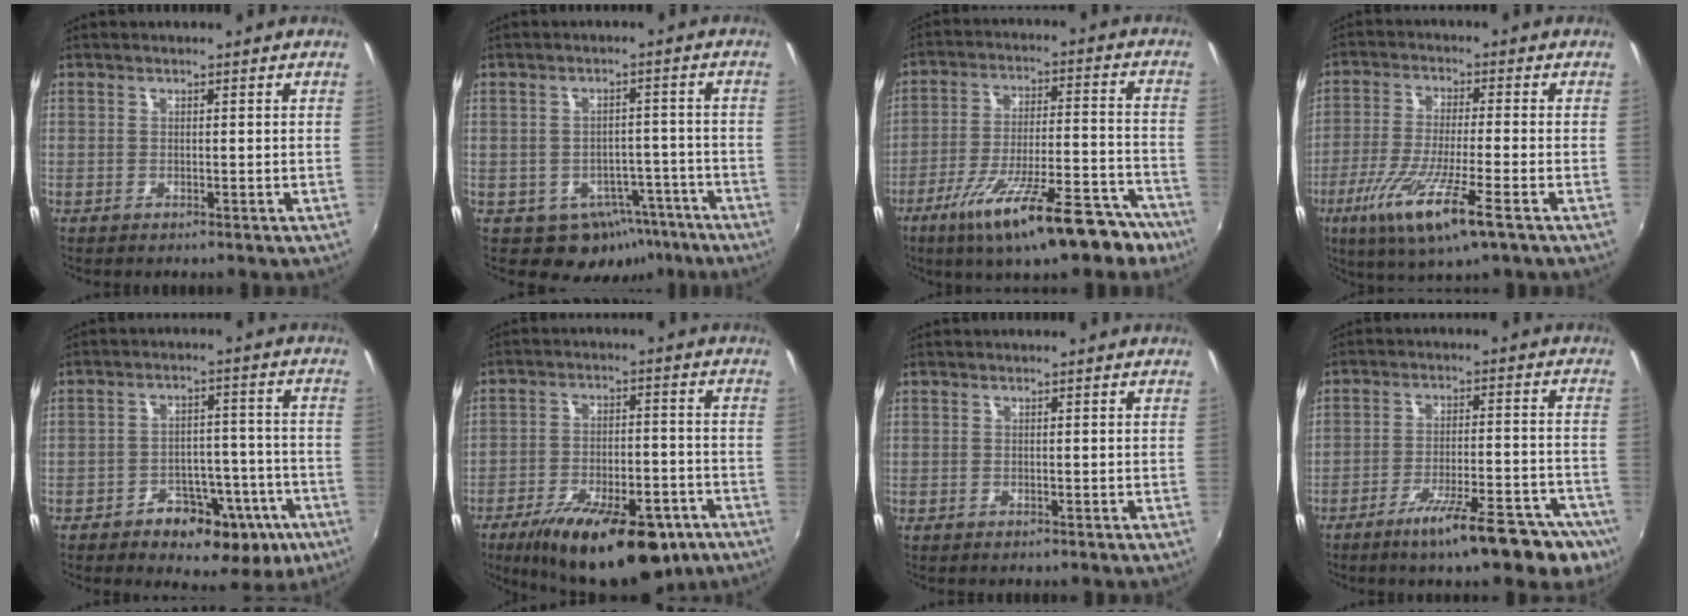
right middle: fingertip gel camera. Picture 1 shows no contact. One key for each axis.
{"total": 8.8, "fx": -5.1, "fy": 6.6, "fz": 2.7, "tx": -0.051, "ty": 0.023, "tz": -0.043}
{"total": 18.9, "fx": -13.0, "fy": 4.6, "fz": 12.8, "tx": -0.221, "ty": -0.027, "tz": -0.194}
{"total": 12.6, "fx": -6.3, "fy": 1.2, "fz": 10.9, "tx": -0.223, "ty": -0.033, "tz": -0.119}
{"total": 13.6, "fx": -7.4, "fy": 8.9, "fz": 7.1, "tx": -0.108, "ty": 0.016, "tz": -0.084}
{"total": 21.0, "fx": -13.6, "fy": 8.1, "fz": 13.9, "tx": -0.240, "ty": -0.030, "tz": -0.193}
{"total": 0.0}
{"total": 15.0, "fx": -10.0, "fy": 3.0, "fz": 10.7, "tx": -0.168, "ty": -0.026, "tz": -0.141}